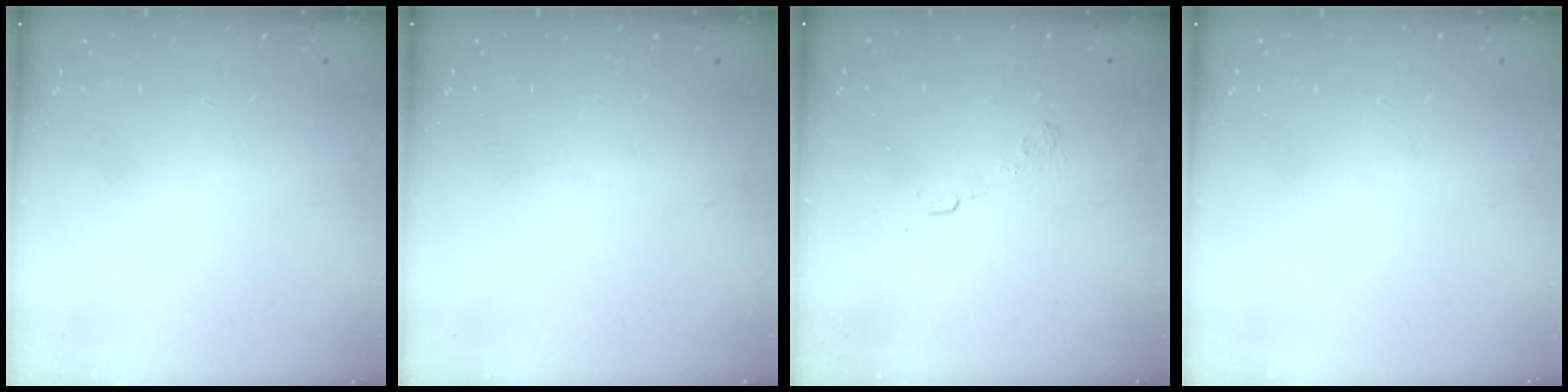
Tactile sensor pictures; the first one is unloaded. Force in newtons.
{"total": 0.0}
{"total": 2.7, "press": 2.3, "slide": 1.4}
{"total": 0.0}